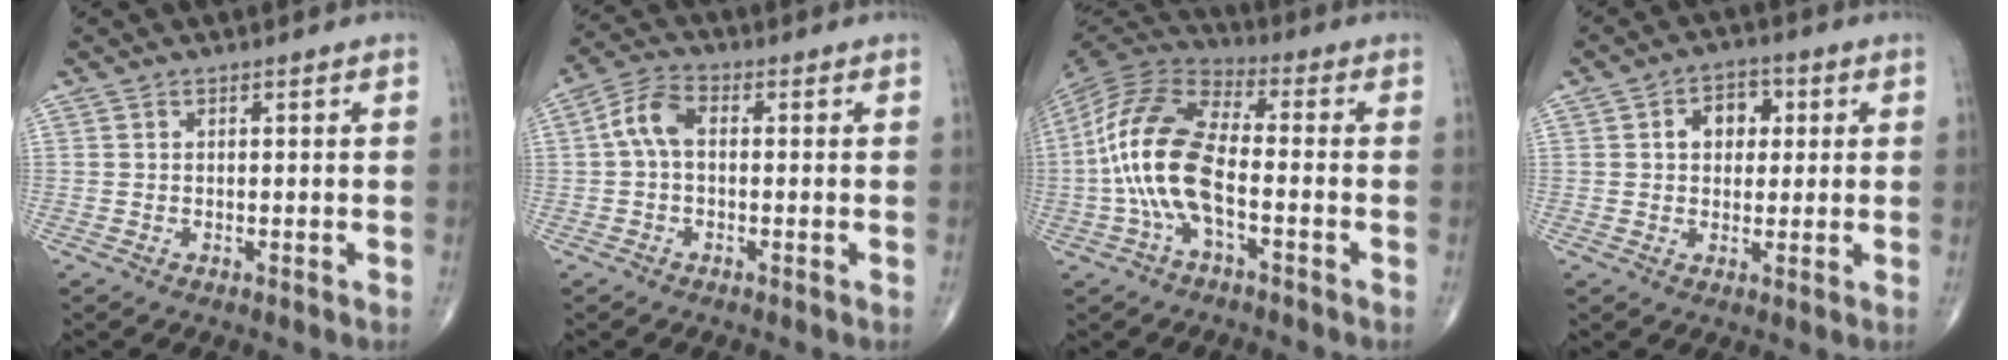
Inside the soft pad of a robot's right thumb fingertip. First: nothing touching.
{"total": 5.8, "force": [0.1, 3.3, 4.7], "torque": [-0.095, 0.019, -0.008]}
{"total": 15.4, "force": [-2.9, 6.9, 13.4], "torque": [-0.285, 0.036, -0.062]}
{"total": 6.2, "force": [1.4, 4.6, 4.0], "torque": [-0.029, 0.009, 0.015]}